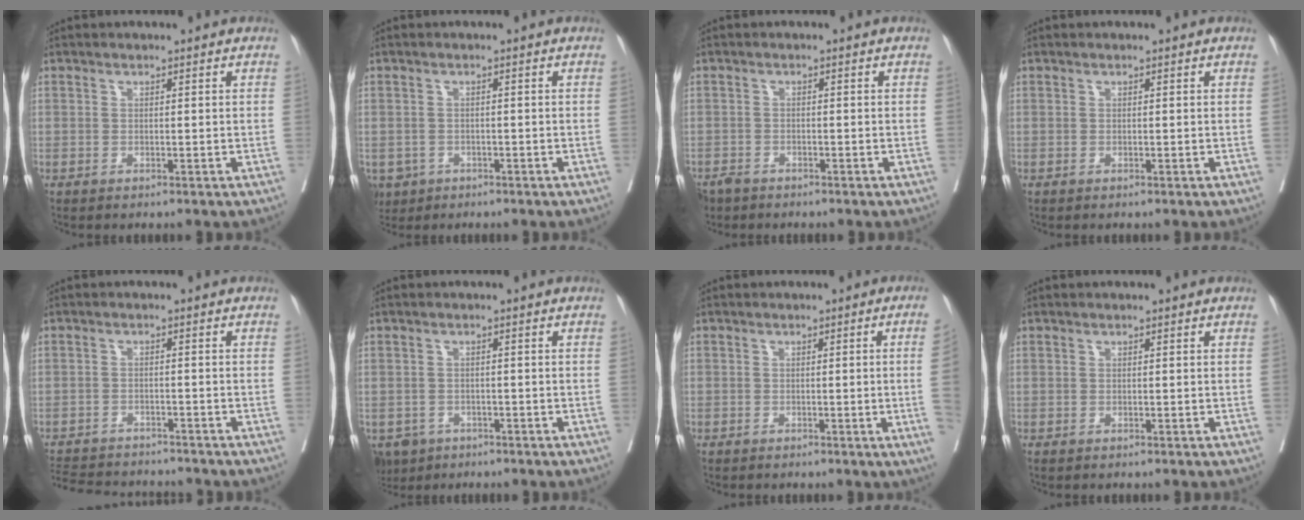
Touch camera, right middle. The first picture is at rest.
{"total": 4.1, "force": [-2.3, 3.3, 1.0], "torque": [-0.015, 0.002, -0.035]}
{"total": 3.3, "force": [-2.8, 1.7, 0.6], "torque": [-0.012, -0.003, -0.049]}
{"total": 0.0}
{"total": 12.0, "force": [-11.1, 2.5, 3.5], "torque": [-0.075, -0.002, -0.156]}
{"total": 4.6, "force": [-3.2, 3.2, 0.9], "torque": [-0.011, 0.002, -0.050]}
{"total": 4.3, "force": [-0.7, -1.6, 3.9], "torque": [-0.042, -0.007, -0.010]}
{"total": 0.0}